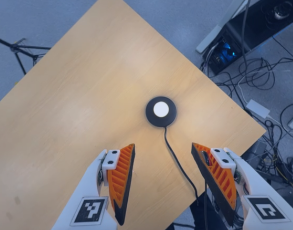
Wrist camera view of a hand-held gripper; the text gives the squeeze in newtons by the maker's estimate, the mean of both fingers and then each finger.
{"total": 0.0}